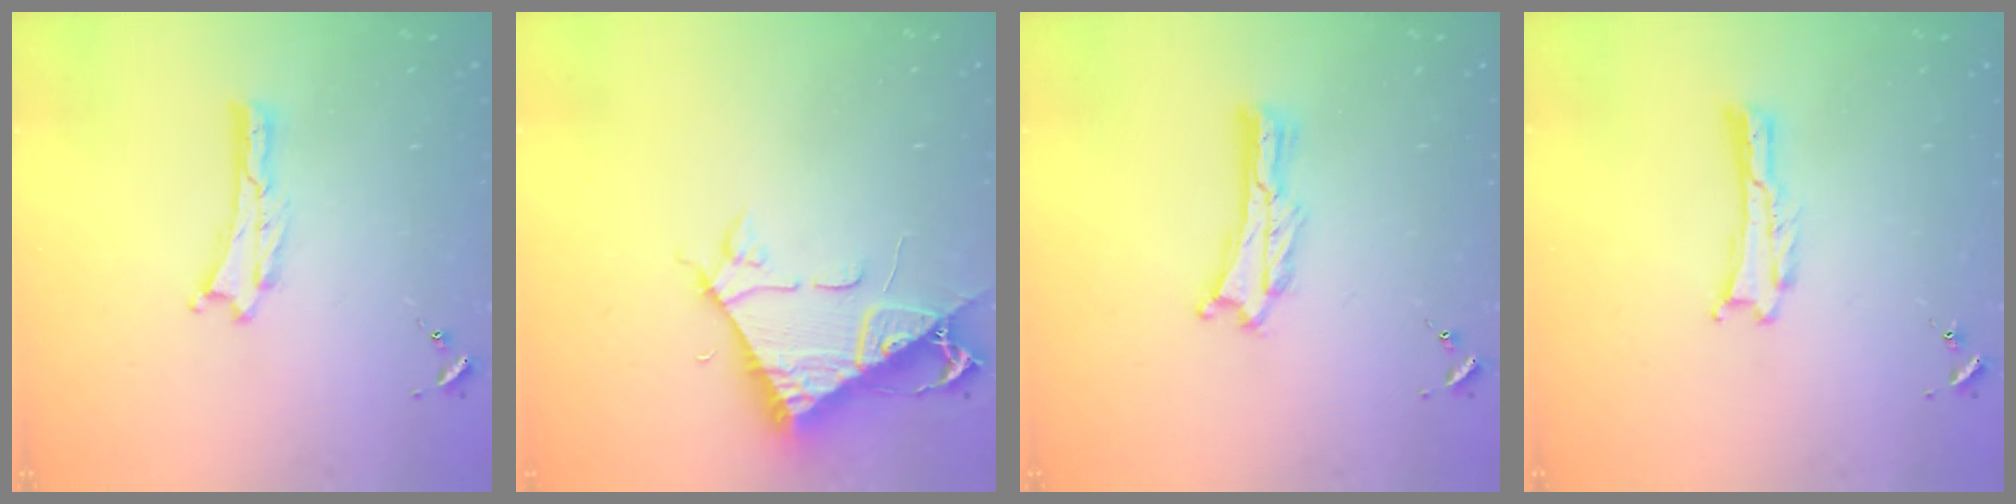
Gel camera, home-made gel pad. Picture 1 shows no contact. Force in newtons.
{"total": 7.7, "press": 7.6, "slide": 1.1}
{"total": 0.8, "press": 0.7, "slide": 0.2}
{"total": 0.0}